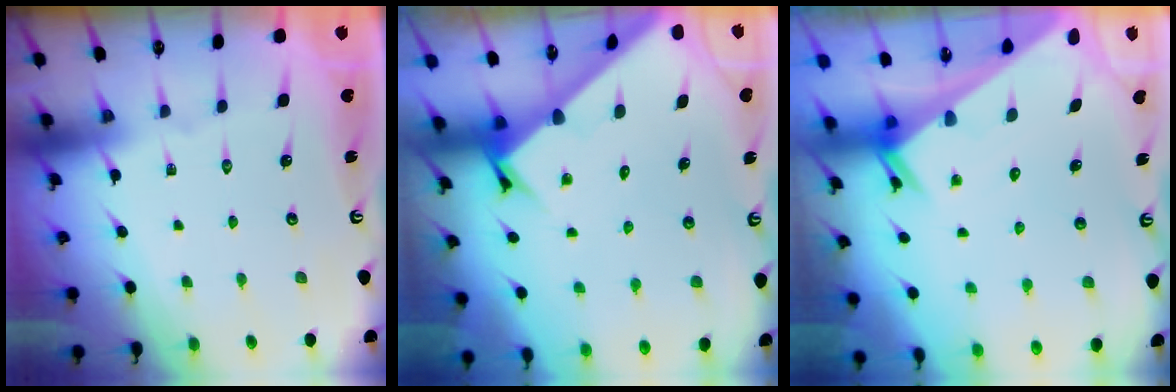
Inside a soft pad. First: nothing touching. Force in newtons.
{"total": 2.9, "press": 2.9, "slide": 0.2}
{"total": 3.7, "press": 3.7, "slide": 0.4}